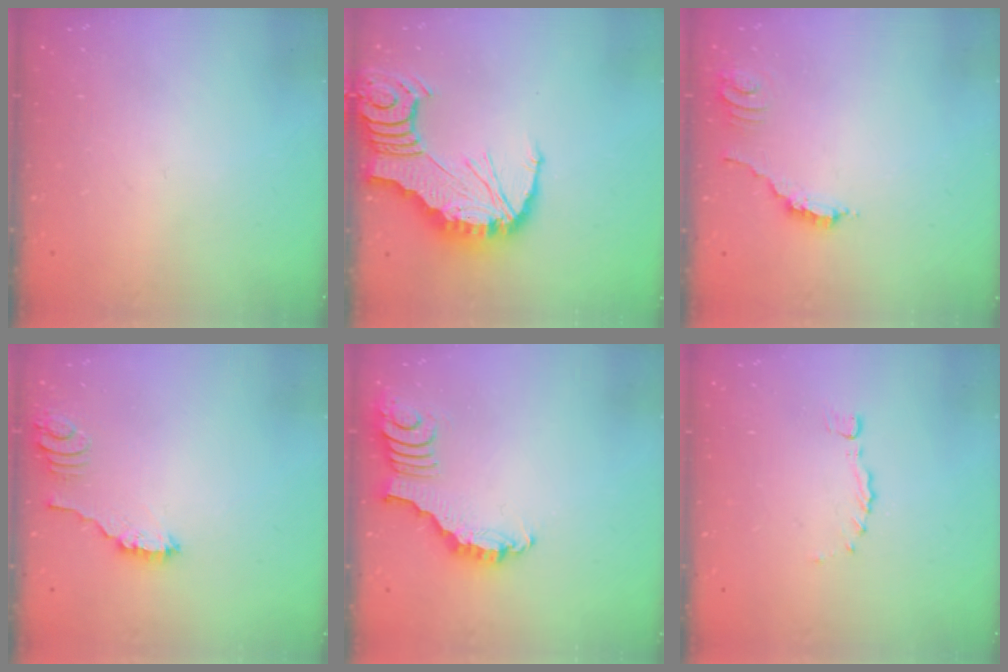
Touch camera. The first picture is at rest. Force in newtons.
{"total": 7.8, "press": 7.7, "slide": 0.9}
{"total": 2.0, "press": 2.0, "slide": 0.3}
{"total": 2.3, "press": 2.3, "slide": 0.2}
{"total": 2.2, "press": 2.2, "slide": 0.3}
{"total": 0.0}